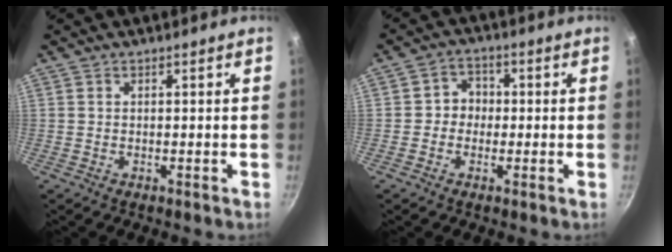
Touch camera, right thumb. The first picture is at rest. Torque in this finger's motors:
{"motor_torque": [-0.54, 0.00, -0.17, 0.06, 0.02]}